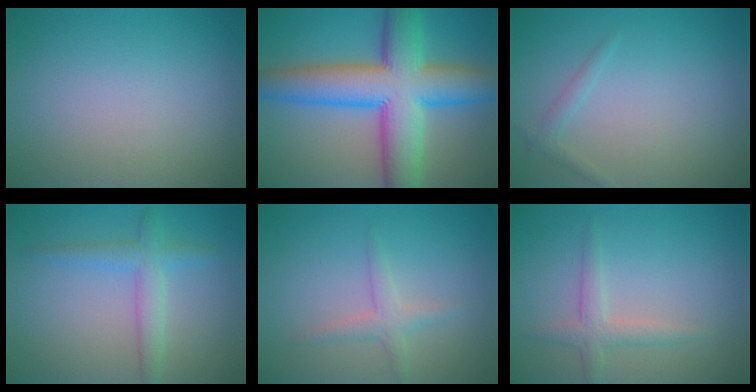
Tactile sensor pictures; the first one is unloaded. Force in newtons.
{"total": 12.0, "press": 12.0, "slide": 0.3}
{"total": 1.1, "press": 1.1, "slide": 0.0}
{"total": 2.9, "press": 2.9, "slide": 0.1}
{"total": 1.9, "press": 1.9, "slide": 0.1}
{"total": 2.0, "press": 2.0, "slide": 0.1}